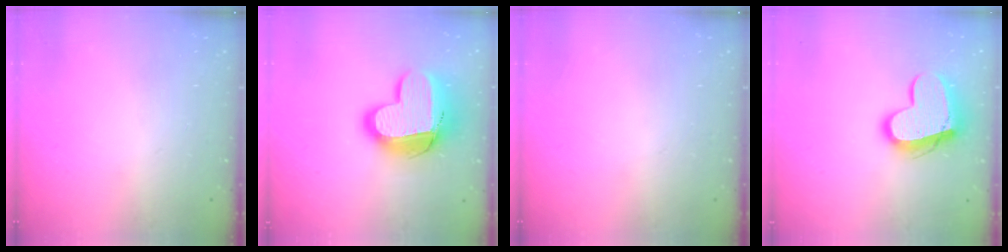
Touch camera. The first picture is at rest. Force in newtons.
{"total": 16.3, "press": 16.2, "slide": 1.4}
{"total": 0.0}
{"total": 14.0, "press": 14.0, "slide": 0.6}